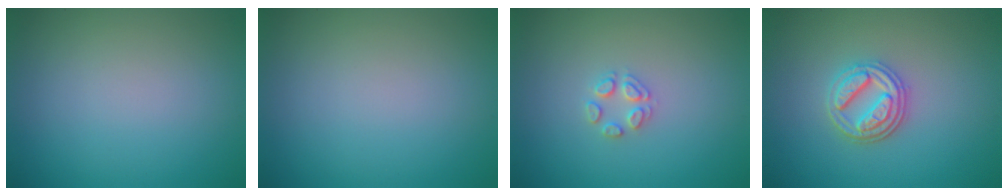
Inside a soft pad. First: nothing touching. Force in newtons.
{"total": 0.0}
{"total": 1.7, "press": 1.6, "slide": 0.2}
{"total": 3.6, "press": 3.1, "slide": 1.8}